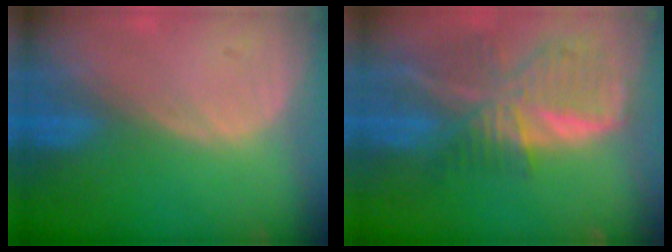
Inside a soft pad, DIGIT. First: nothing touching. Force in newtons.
{"total": 9.4, "press": 8.3, "slide": 4.6}